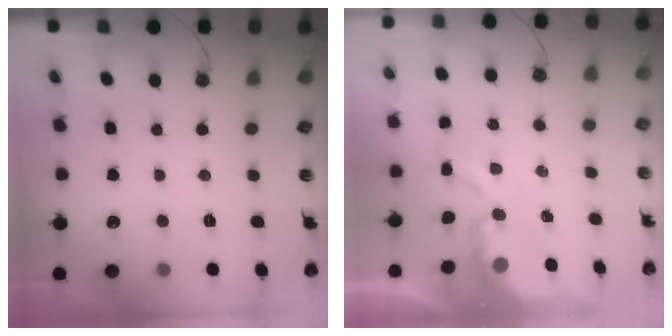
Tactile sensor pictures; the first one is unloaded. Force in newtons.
{"total": 3.7, "press": 3.7, "slide": 0.2}